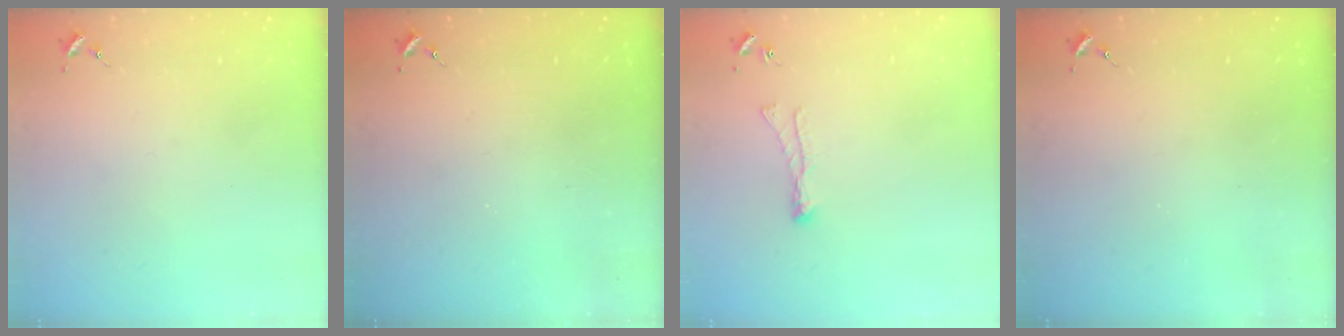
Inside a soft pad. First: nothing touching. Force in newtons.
{"total": 0.0}
{"total": 3.8, "press": 3.8, "slide": 0.6}
{"total": 0.0}